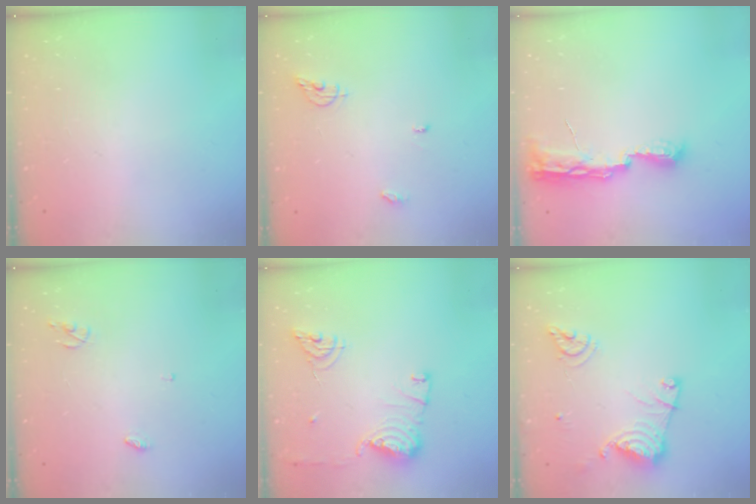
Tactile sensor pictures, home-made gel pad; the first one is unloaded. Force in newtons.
{"total": 6.5, "press": 6.5, "slide": 0.5}
{"total": 8.5, "press": 8.5, "slide": 1.2}
{"total": 3.7, "press": 3.7, "slide": 0.2}
{"total": 12.0, "press": 11.9, "slide": 1.6}
{"total": 13.6, "press": 13.5, "slide": 1.5}